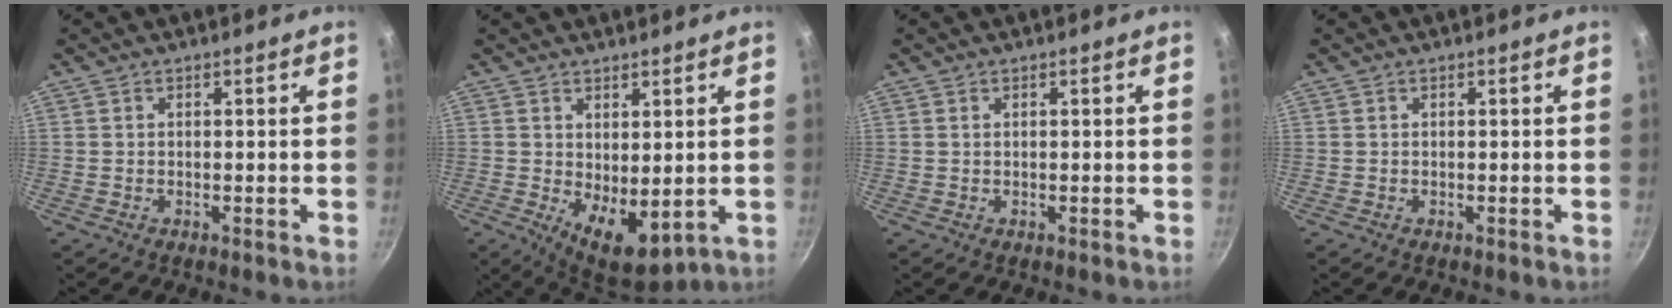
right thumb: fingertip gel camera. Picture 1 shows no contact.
{"total": 8.4, "force": [0.4, 4.4, 7.2], "torque": [-0.086, -0.023, 0.021]}
{"total": 0.0}
{"total": 0.0}